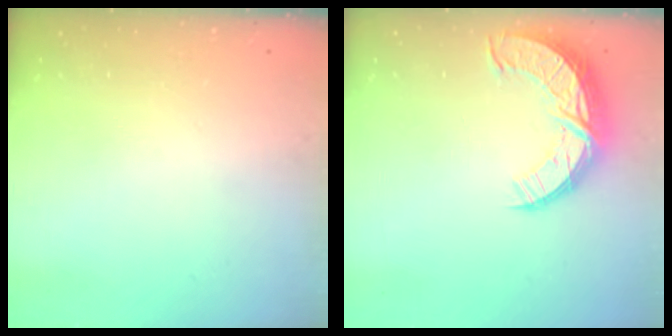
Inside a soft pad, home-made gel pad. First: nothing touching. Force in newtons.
{"total": 12.8, "press": 12.7, "slide": 0.9}